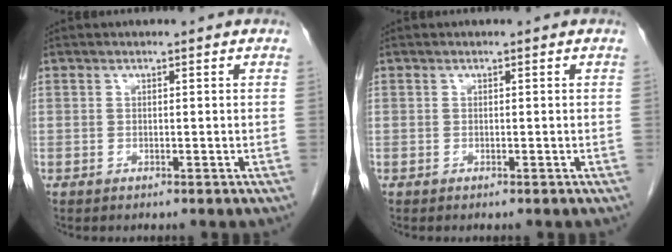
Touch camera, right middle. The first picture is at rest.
{"total": 0.0}